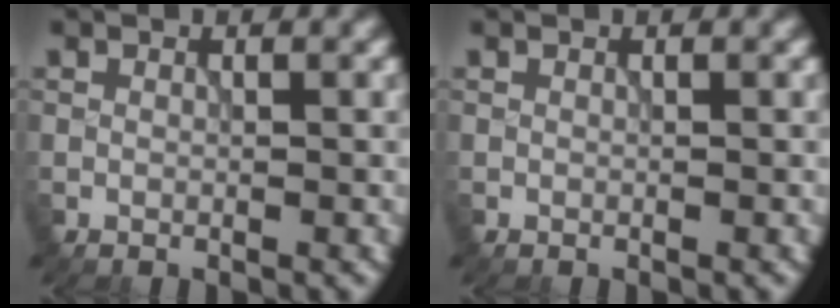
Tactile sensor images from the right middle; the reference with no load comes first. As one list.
[{"total": 0.0}]